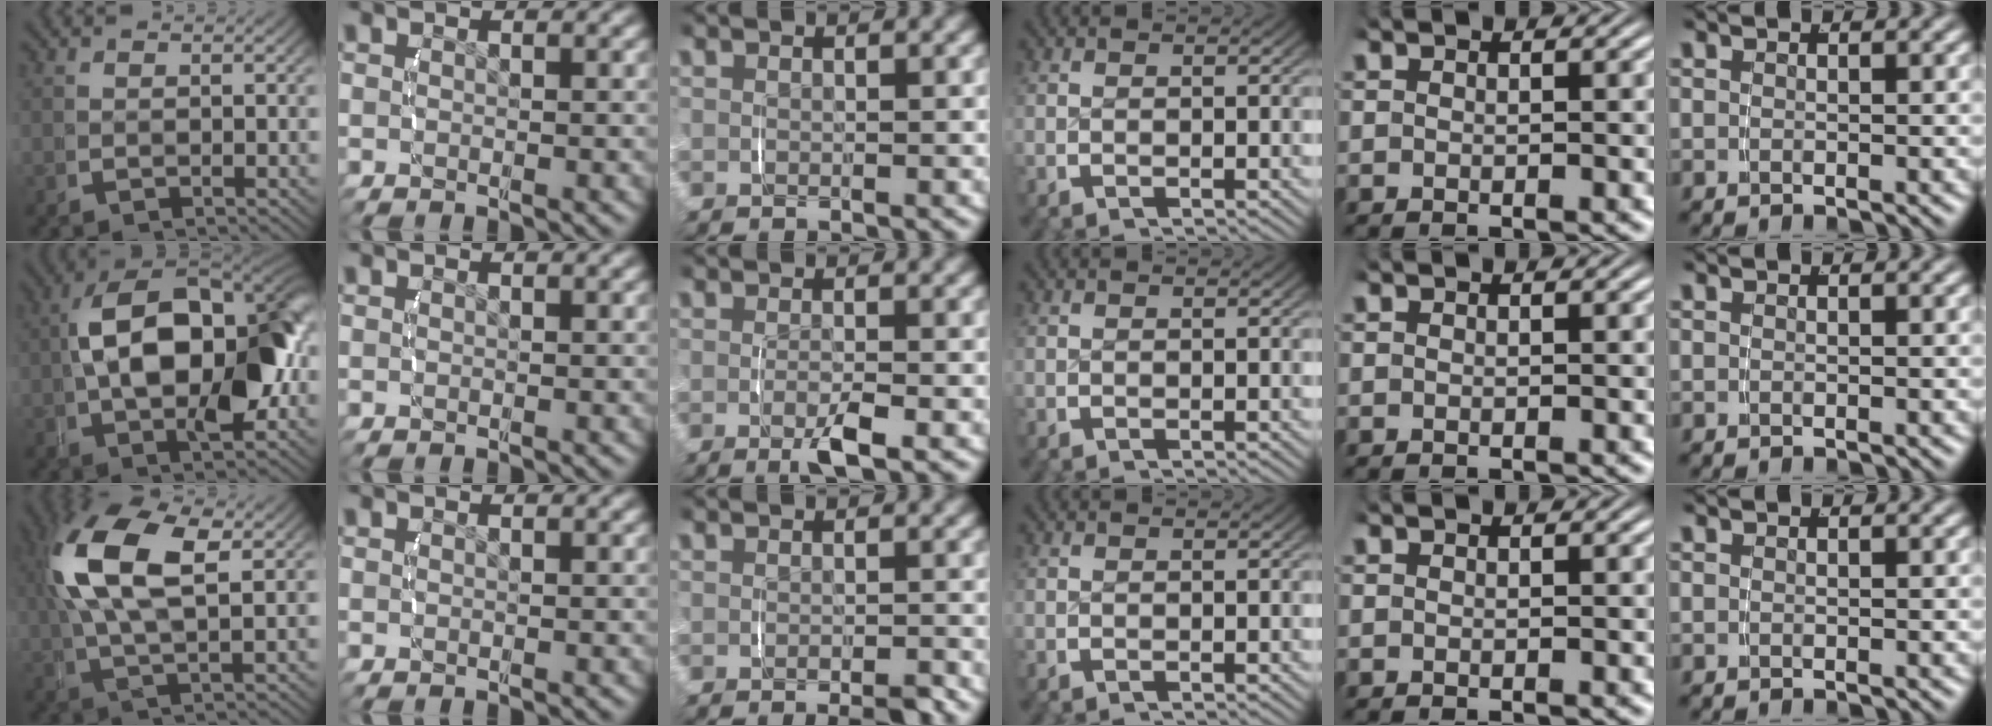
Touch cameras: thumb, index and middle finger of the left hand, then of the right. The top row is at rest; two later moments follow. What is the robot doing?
{"motion": "lift_and_place", "object": "jar lid"}